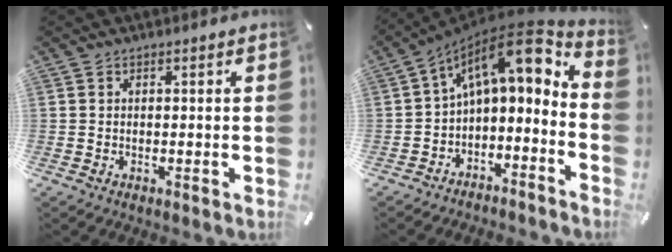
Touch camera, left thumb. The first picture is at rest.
{"total": 13.4, "force": [5.1, 6.6, 10.5], "torque": [-0.152, -0.036, 0.084]}